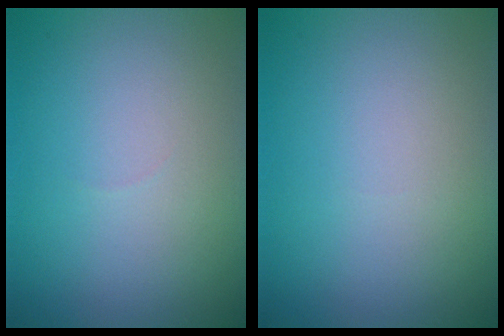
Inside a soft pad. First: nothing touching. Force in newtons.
{"total": 0.0}